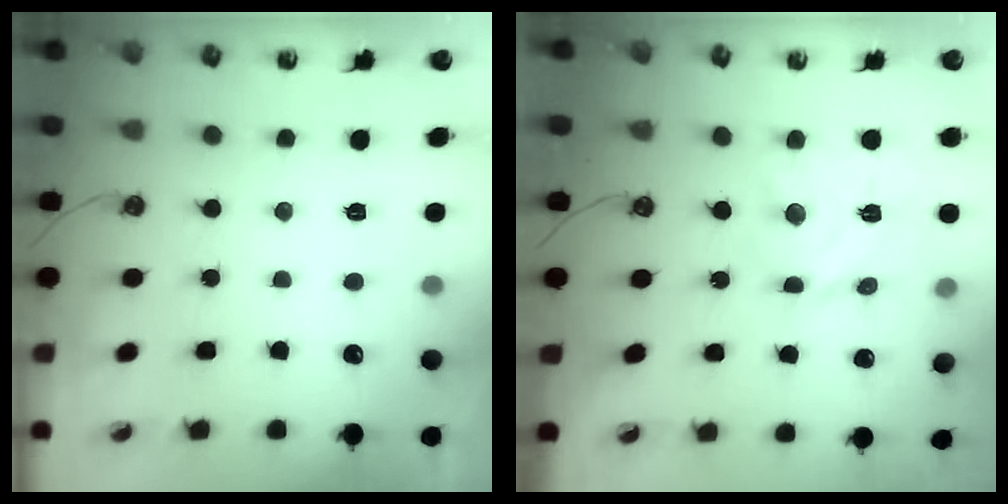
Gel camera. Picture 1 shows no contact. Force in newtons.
{"total": 12.4, "press": 12.4, "slide": 0.9}